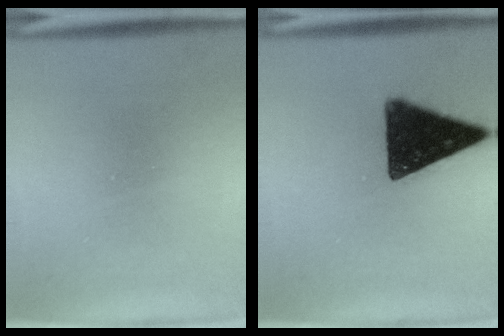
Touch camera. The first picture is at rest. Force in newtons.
{"total": 15.6}